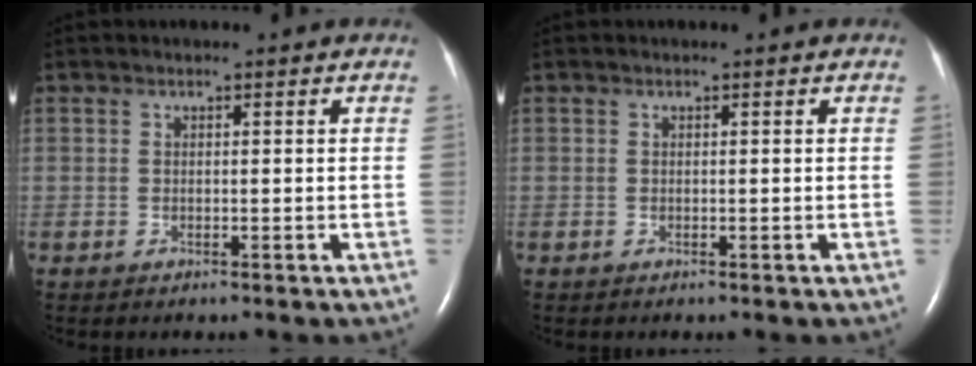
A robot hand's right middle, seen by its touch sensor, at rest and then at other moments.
{"total": 0.0}